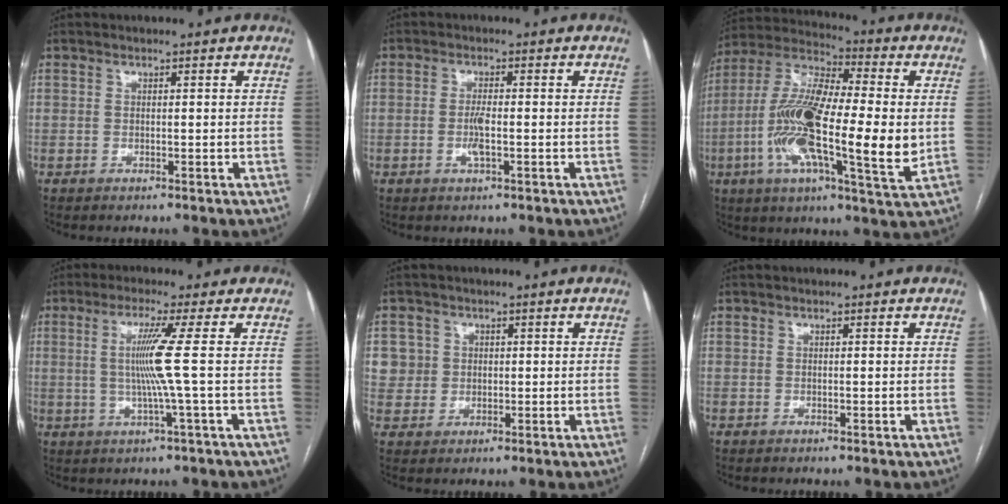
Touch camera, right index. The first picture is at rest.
{"total": 2.8, "force": [-0.6, 0.4, 2.7], "torque": [-0.059, -0.003, -0.011]}
{"total": 21.6, "force": [-2.4, 4.4, 21.0], "torque": [-0.406, -0.003, -0.049]}
{"total": 6.5, "force": [0.3, -2.4, 6.0], "torque": [-0.124, -0.004, 0.009]}
{"total": 4.5, "force": [1.2, 4.3, -0.1], "torque": [0.019, 0.008, 0.025]}
{"total": 0.0}